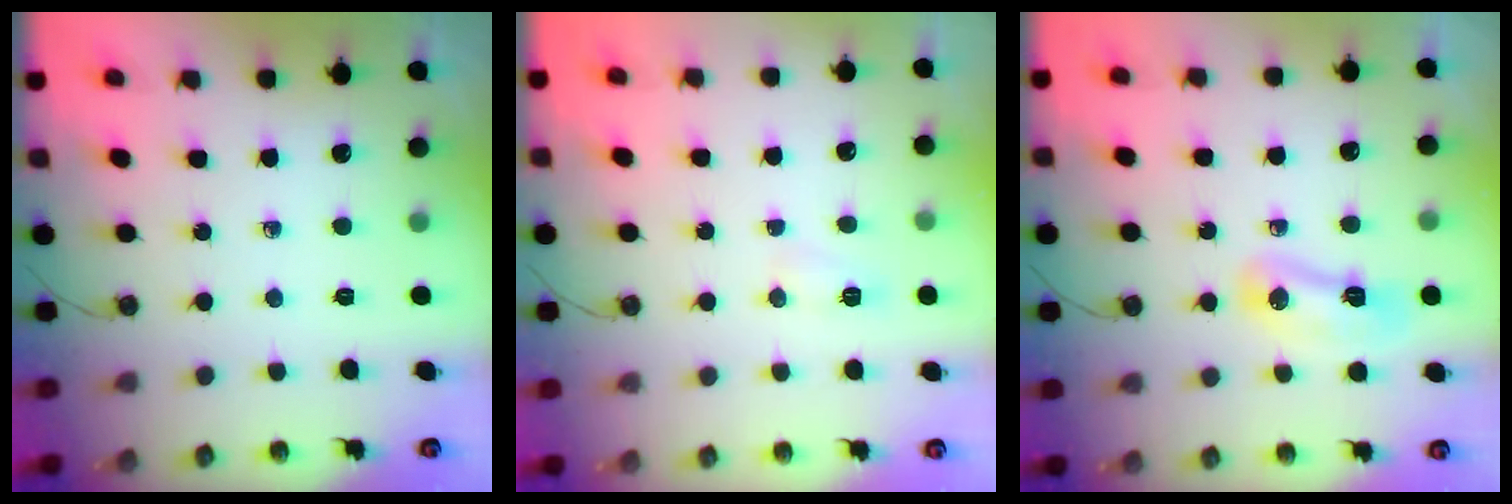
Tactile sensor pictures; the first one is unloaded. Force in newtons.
{"total": 5.1, "press": 5.1, "slide": 0.6}
{"total": 7.8, "press": 7.8, "slide": 1.1}